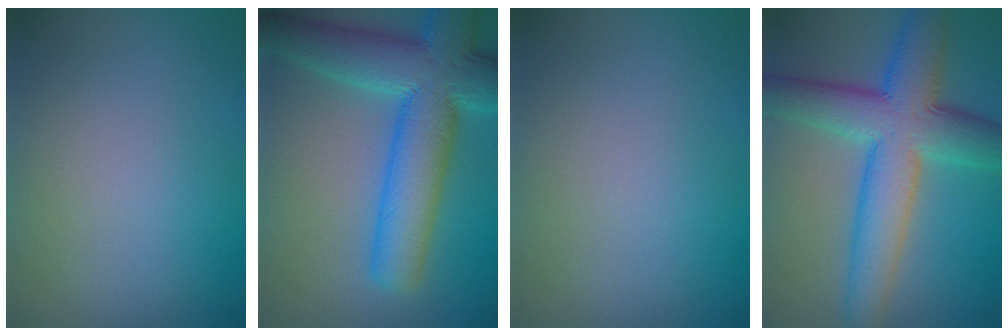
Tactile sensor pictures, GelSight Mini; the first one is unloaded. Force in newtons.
{"total": 10.9, "press": 10.9, "slide": 0.4}
{"total": 0.0}
{"total": 9.6, "press": 9.6, "slide": 0.1}